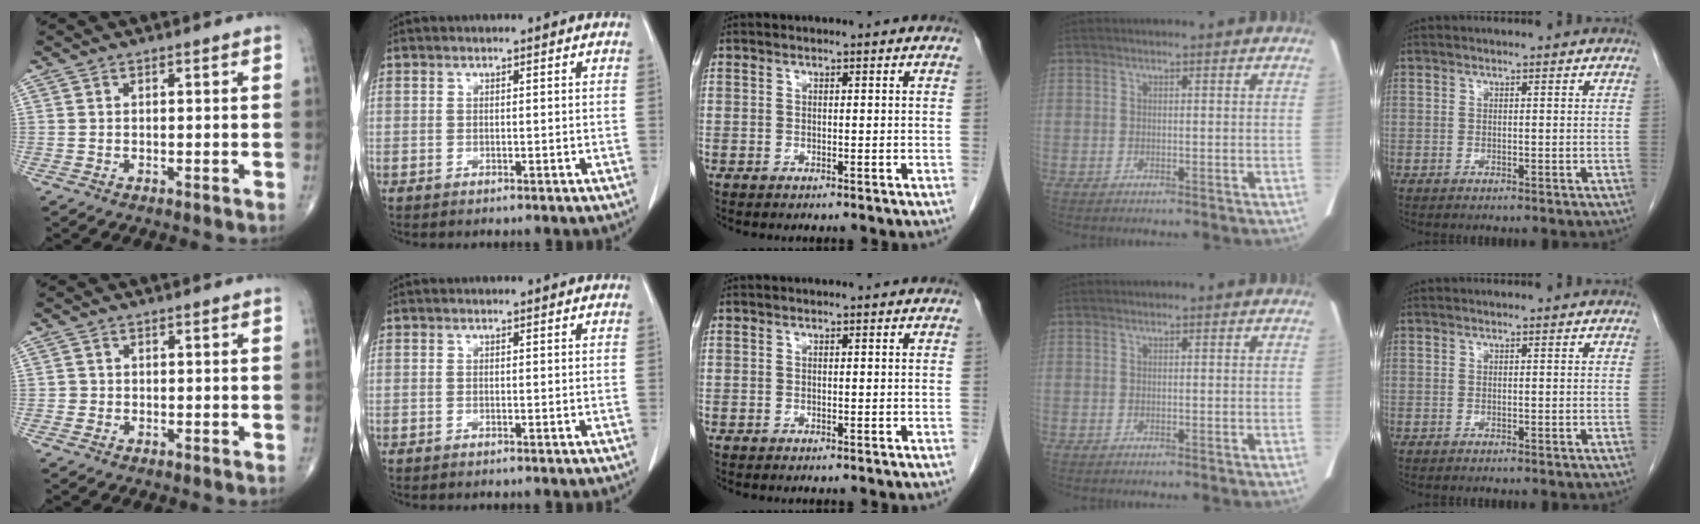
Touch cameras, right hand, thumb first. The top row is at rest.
{"thumb": {"total": 0.8, "force": [-0.2, 0.8, 0.0], "torque": [0.003, 0.004, -0.005]}}